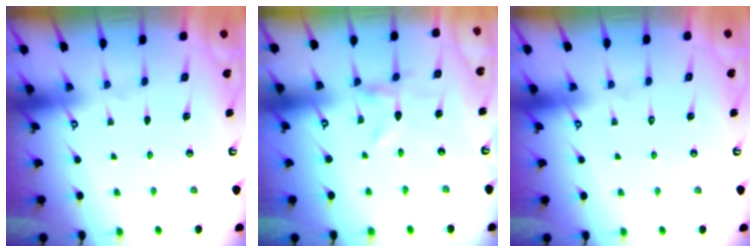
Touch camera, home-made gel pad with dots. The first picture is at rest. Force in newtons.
{"total": 0.0}
{"total": 1.6, "press": 1.6, "slide": 0.1}